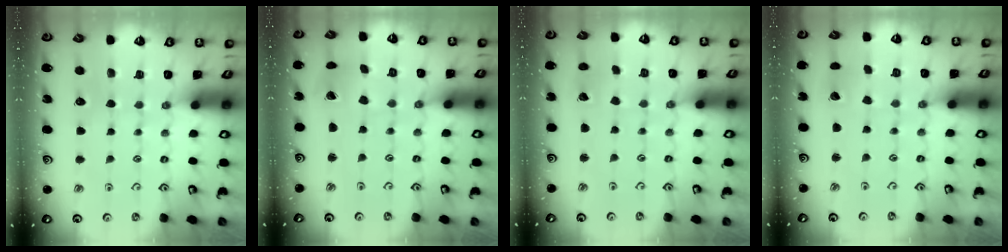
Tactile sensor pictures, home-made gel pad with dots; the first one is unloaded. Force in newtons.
{"total": 1.4, "press": 1.4, "slide": 0.2}
{"total": 2.3, "press": 2.3, "slide": 0.3}
{"total": 2.9, "press": 2.9, "slide": 0.1}